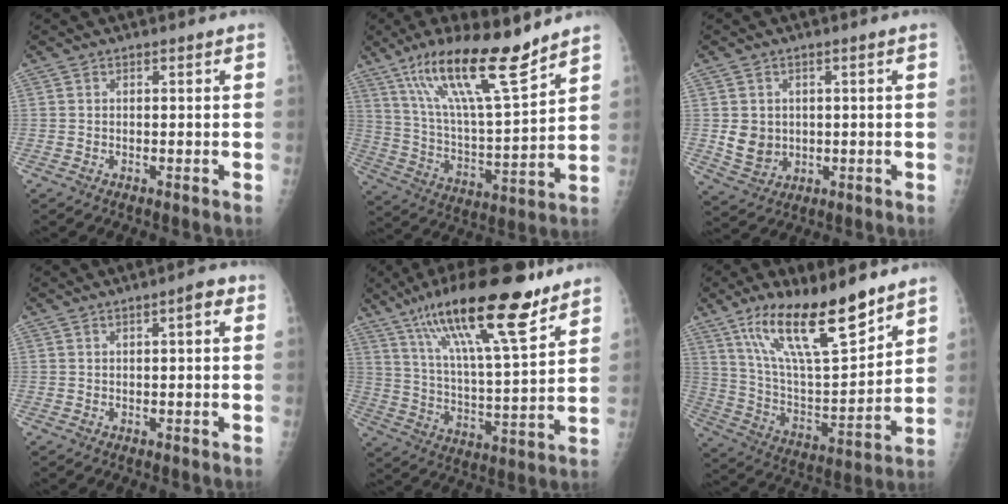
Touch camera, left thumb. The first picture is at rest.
{"total": 19.2, "force": [13.4, 3.1, 13.4], "torque": [-0.219, -0.067, 0.242]}
{"total": 5.6, "force": [0.3, 4.9, 2.7], "torque": [-0.027, -0.005, 0.021]}
{"total": 2.8, "force": [1.0, 0.9, 2.4], "torque": [-0.030, 0.006, 0.011]}
{"total": 22.5, "force": [14.5, 5.0, 16.4], "torque": [-0.270, -0.047, 0.248]}
{"total": 20.7, "force": [13.7, 5.6, 14.5], "torque": [-0.228, -0.066, 0.254]}